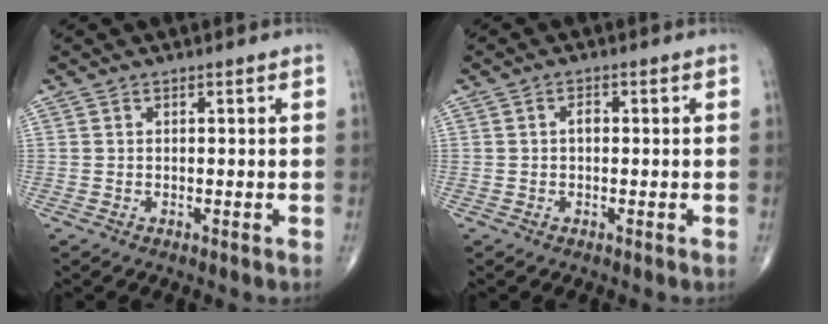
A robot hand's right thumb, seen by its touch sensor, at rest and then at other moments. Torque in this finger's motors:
{"motor_torque": [0.07, 0.05, 0.19, -0.08, 0.00]}